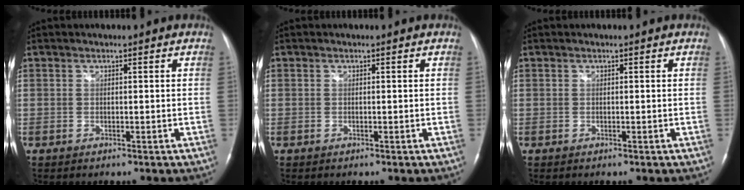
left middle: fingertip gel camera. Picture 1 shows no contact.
{"total": 0.0}
{"total": 0.0}